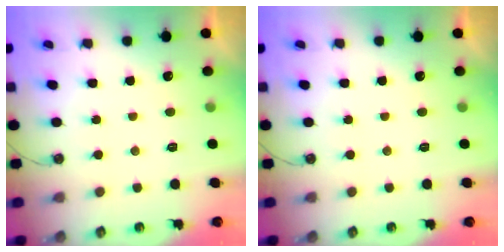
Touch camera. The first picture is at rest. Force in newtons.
{"total": 0.0}